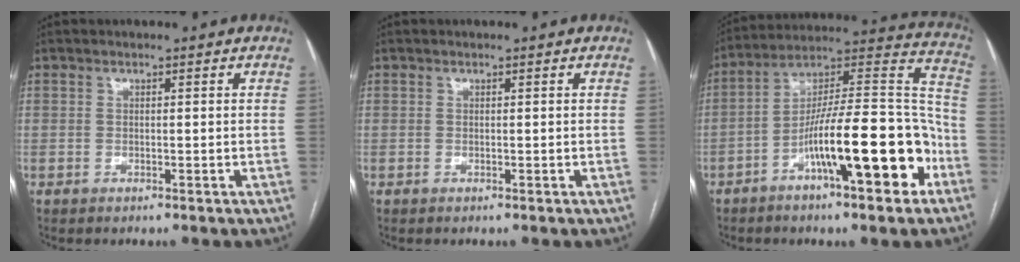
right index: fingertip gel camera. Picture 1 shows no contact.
{"total": 0.0}
{"total": 20.2, "force": [-8.4, 3.6, 18.0], "torque": [-0.272, 0.024, -0.127]}